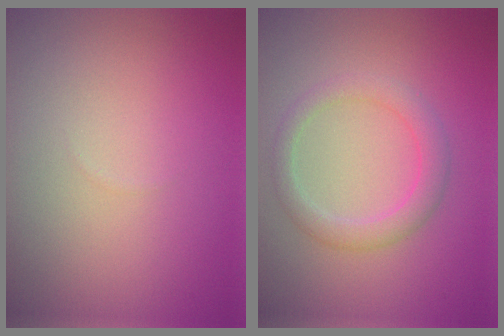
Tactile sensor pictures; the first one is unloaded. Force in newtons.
{"total": 2.7, "press": 2.6, "slide": 0.3}